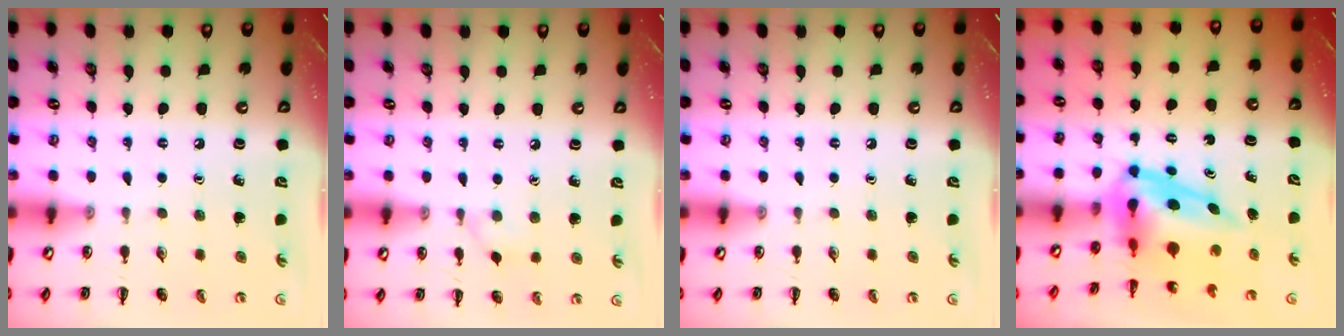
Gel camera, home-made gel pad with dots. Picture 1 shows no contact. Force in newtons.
{"total": 3.8, "press": 3.5, "slide": 1.6}
{"total": 0.0}
{"total": 8.2, "press": 7.9, "slide": 2.1}